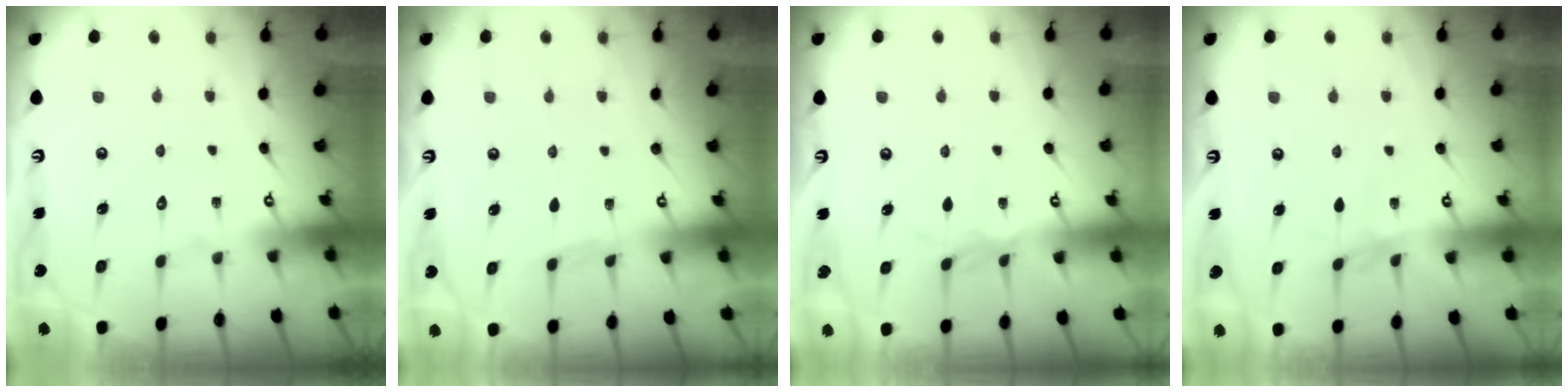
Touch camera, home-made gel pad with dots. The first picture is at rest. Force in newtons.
{"total": 2.4, "press": 2.4, "slide": 0.4}
{"total": 1.7, "press": 1.6, "slide": 0.4}
{"total": 1.2, "press": 1.1, "slide": 0.4}